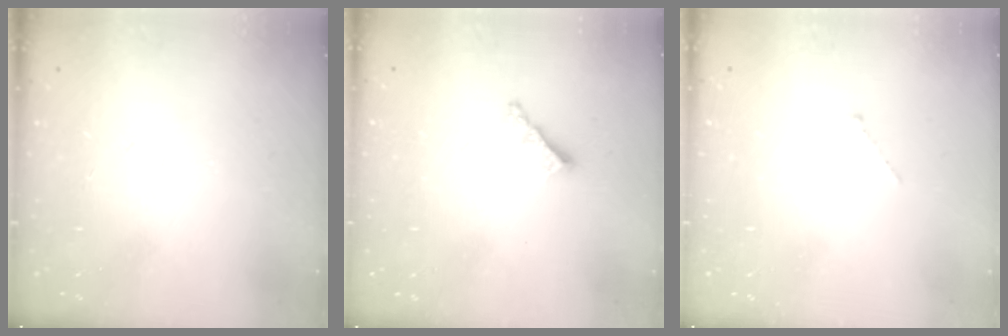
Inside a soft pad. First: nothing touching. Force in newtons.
{"total": 3.4, "press": 3.4, "slide": 0.1}
{"total": 0.0}